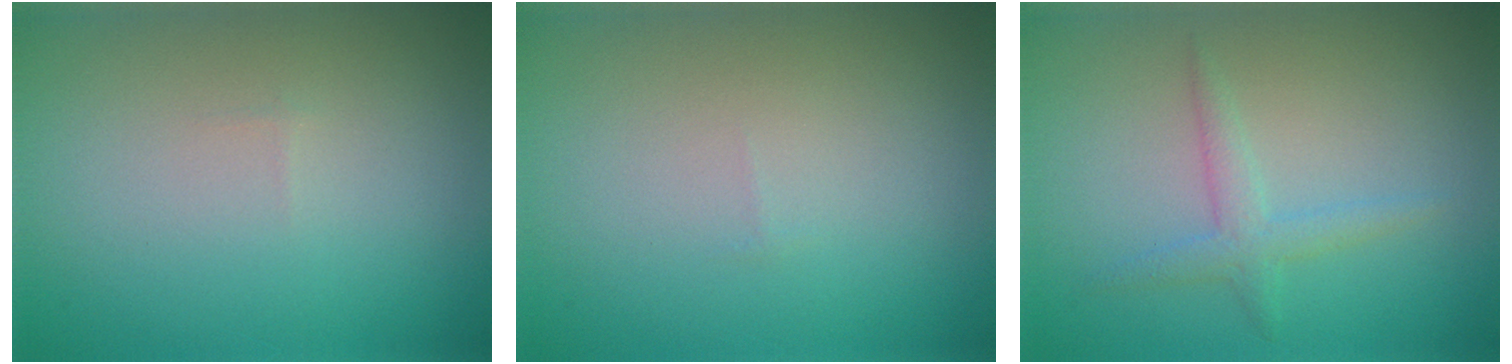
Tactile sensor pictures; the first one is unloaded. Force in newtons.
{"total": 0.0}
{"total": 1.9, "press": 1.9, "slide": 0.1}